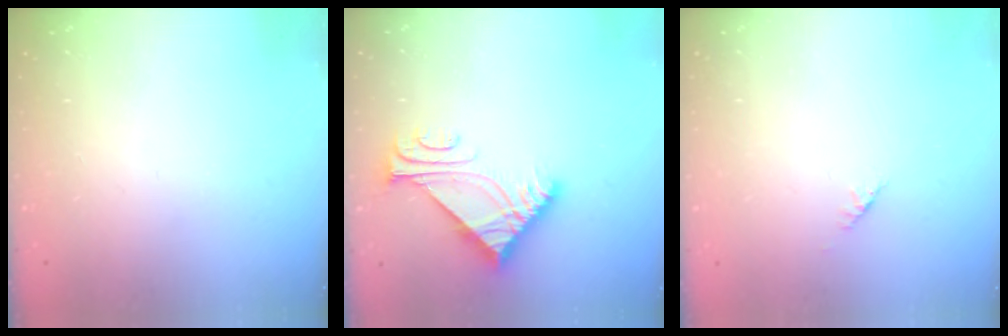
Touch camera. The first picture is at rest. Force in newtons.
{"total": 7.0, "press": 6.9, "slide": 0.8}
{"total": 1.4, "press": 1.3, "slide": 0.5}